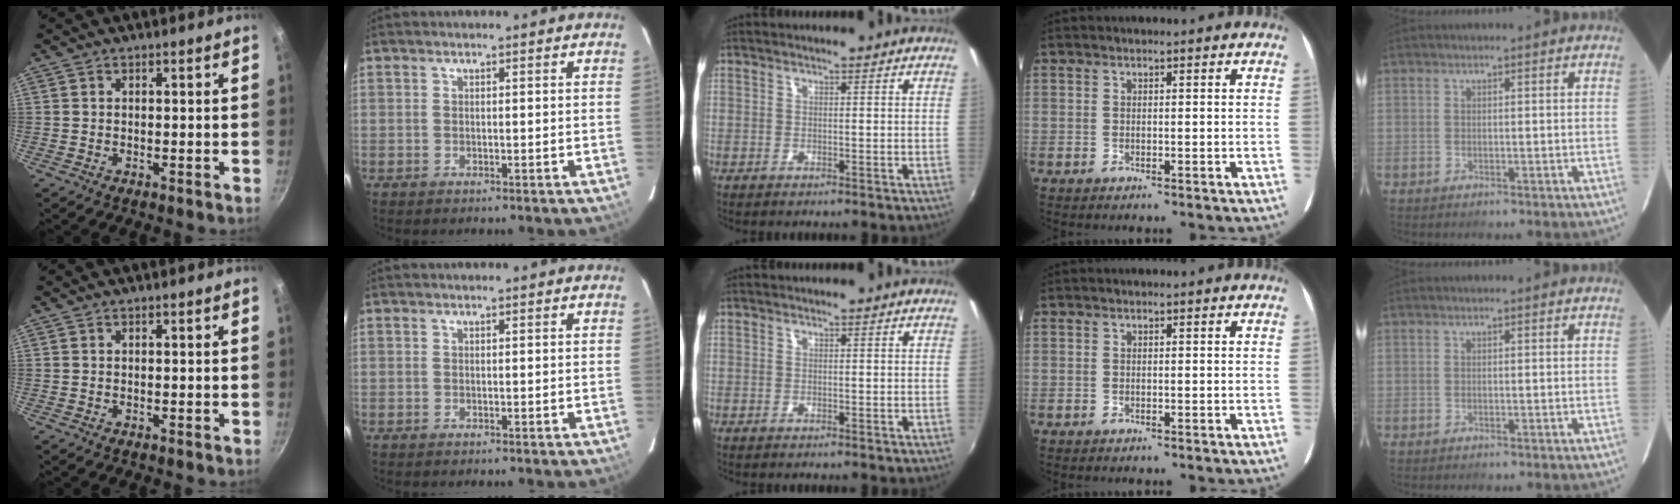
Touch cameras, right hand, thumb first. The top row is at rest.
{}